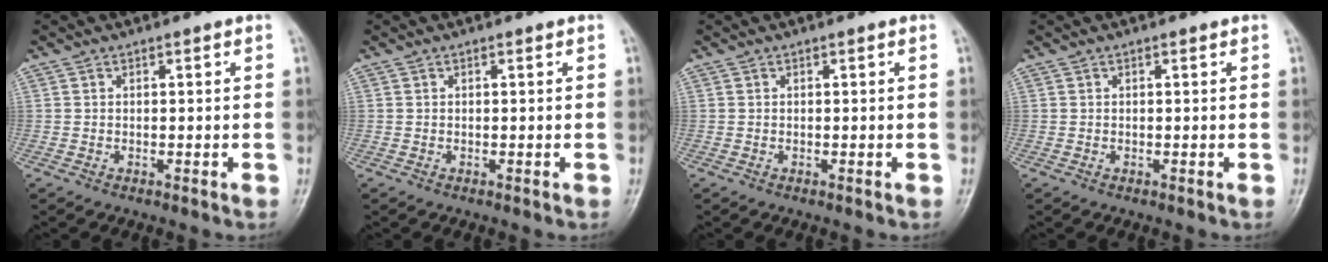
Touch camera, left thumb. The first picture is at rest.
{"total": 0.0}
{"total": 0.0}
{"total": 0.0}